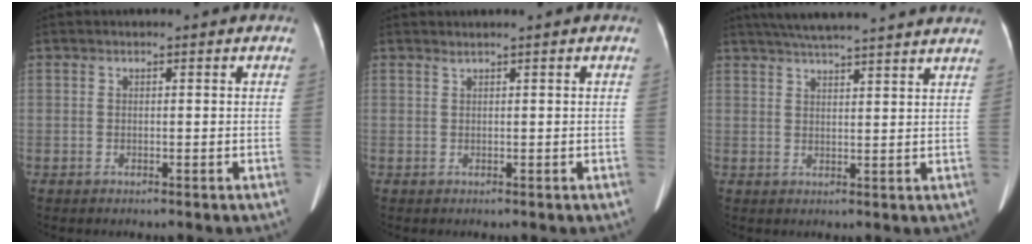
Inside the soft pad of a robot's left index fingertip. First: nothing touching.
{"total": 0.5, "force": [0.4, -0.1, 0.3], "torque": [-0.011, 0.005, 0.014]}
{"total": 16.0, "force": [14.3, 0.2, 7.2], "torque": [-0.121, 0.028, 0.190]}